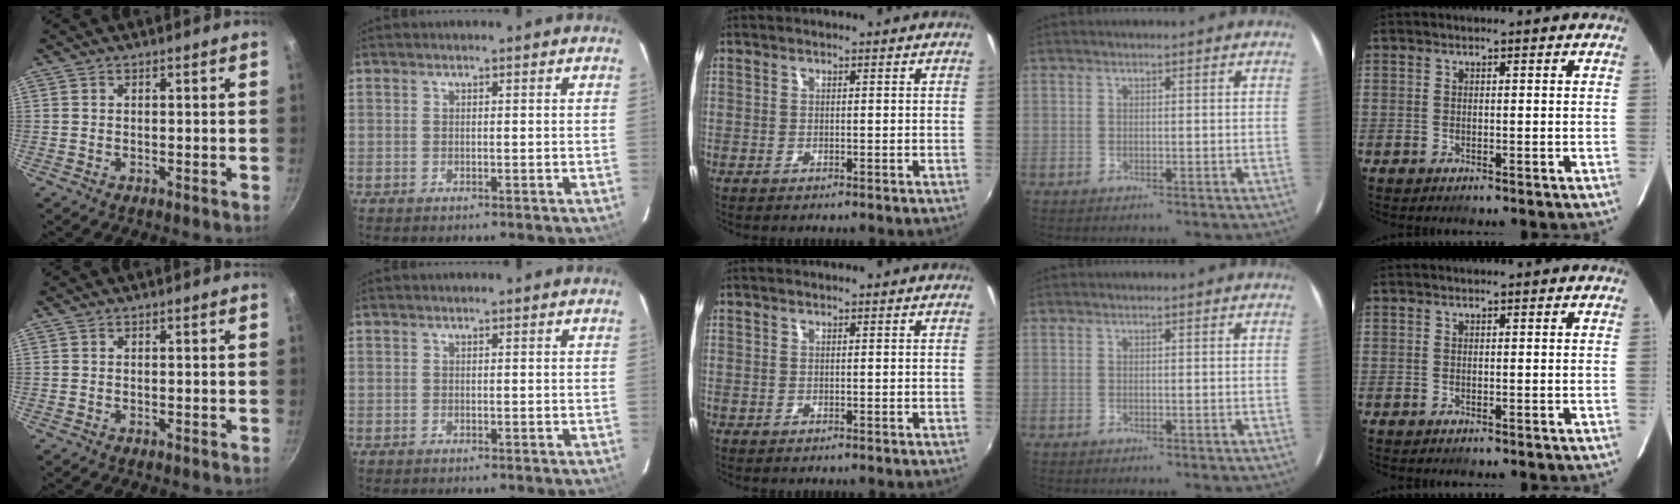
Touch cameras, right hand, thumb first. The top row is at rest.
{}